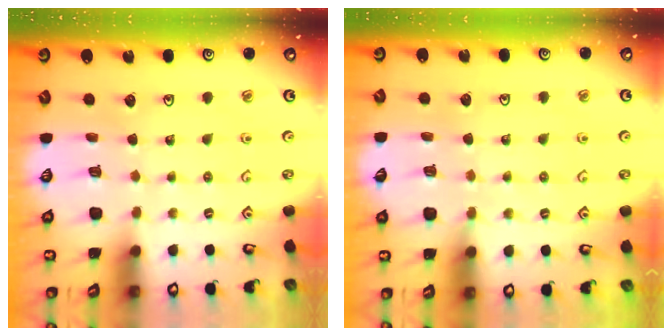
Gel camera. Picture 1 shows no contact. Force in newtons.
{"total": 5.2, "press": 5.1, "slide": 0.6}